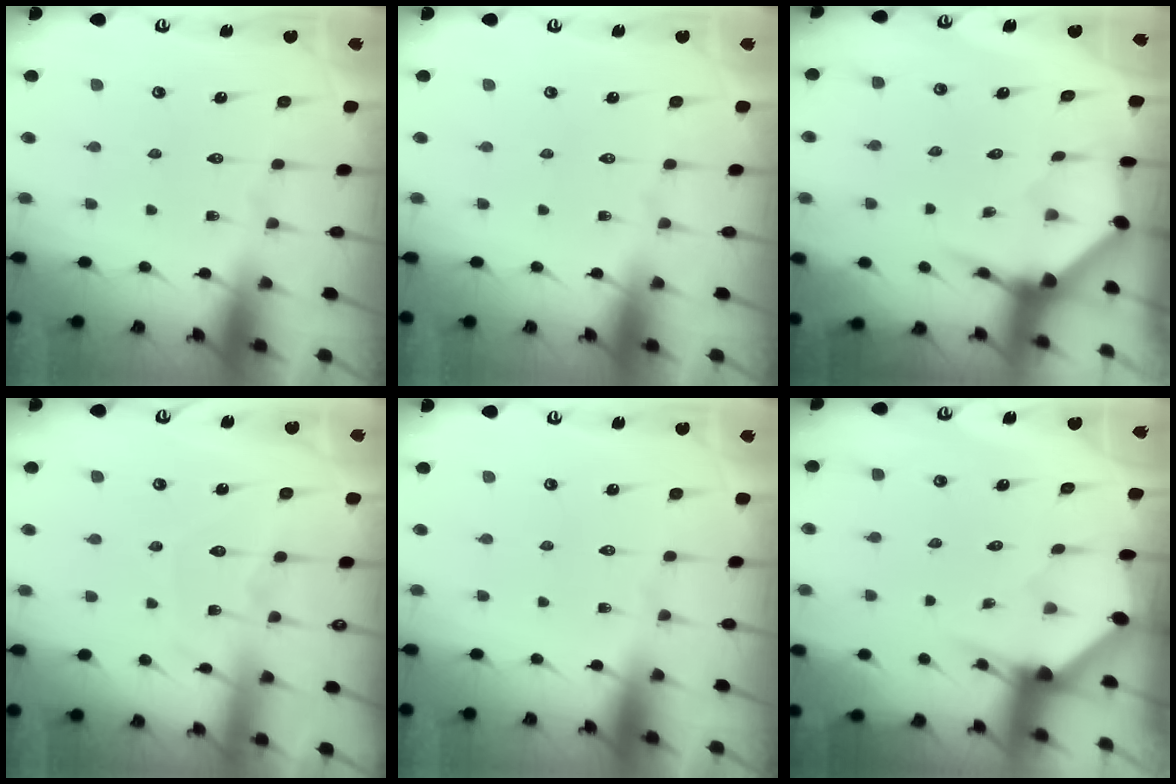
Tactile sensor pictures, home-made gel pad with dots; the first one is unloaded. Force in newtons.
{"total": 0.0}
{"total": 4.0, "press": 3.9, "slide": 0.4}
{"total": 8.0, "press": 8.0, "slide": 0.5}
{"total": 0.0}
{"total": 2.9, "press": 2.9, "slide": 0.2}